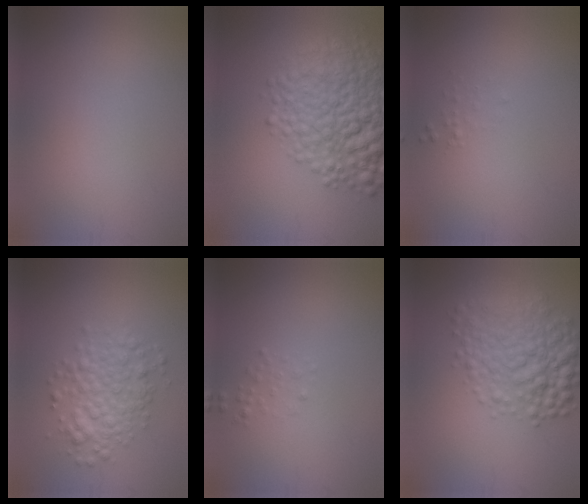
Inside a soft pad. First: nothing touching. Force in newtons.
{"total": 8.9, "press": 8.9, "slide": 0.3}
{"total": 0.5, "press": 0.5, "slide": 0.1}
{"total": 4.0, "press": 4.0, "slide": 0.1}
{"total": 0.8, "press": 0.8, "slide": 0.1}
{"total": 6.1, "press": 6.1, "slide": 0.1}